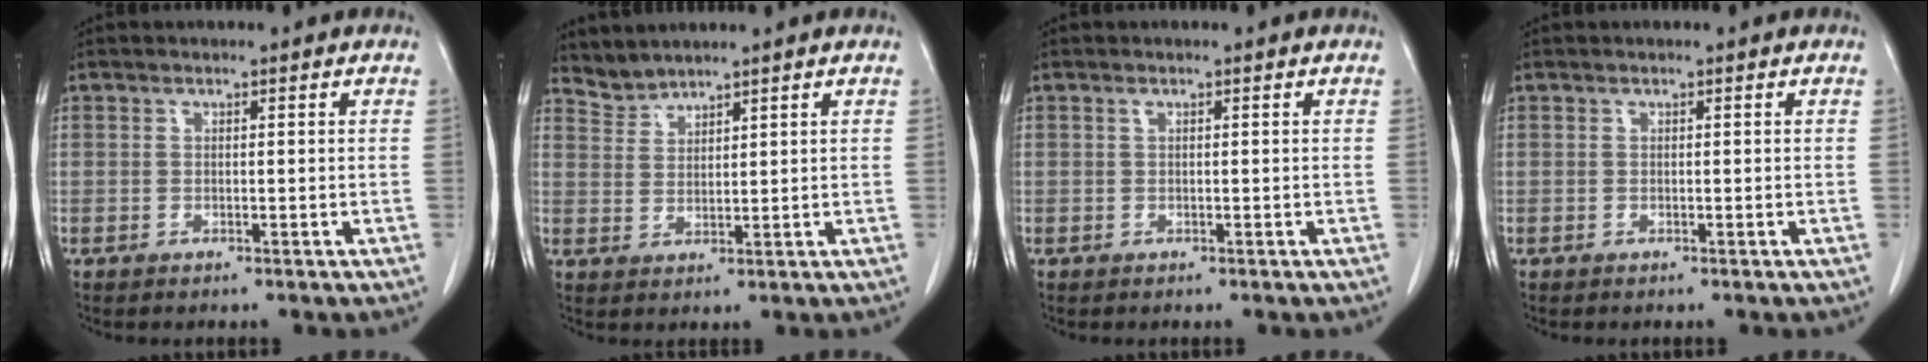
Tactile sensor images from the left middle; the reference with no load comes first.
{"total": 2.9, "force": [2.8, 0.0, -0.6], "torque": [0.009, 0.003, 0.064]}
{"total": 0.0}
{"total": 0.0}